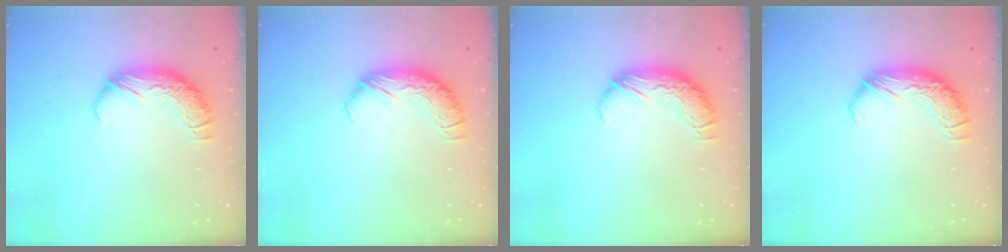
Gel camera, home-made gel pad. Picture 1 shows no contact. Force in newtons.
{"total": 0.0}
{"total": 0.0}
{"total": 0.0}